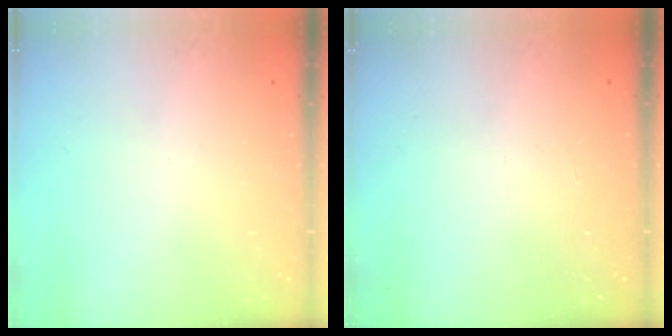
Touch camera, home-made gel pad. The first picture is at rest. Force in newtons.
{"total": 0.0}